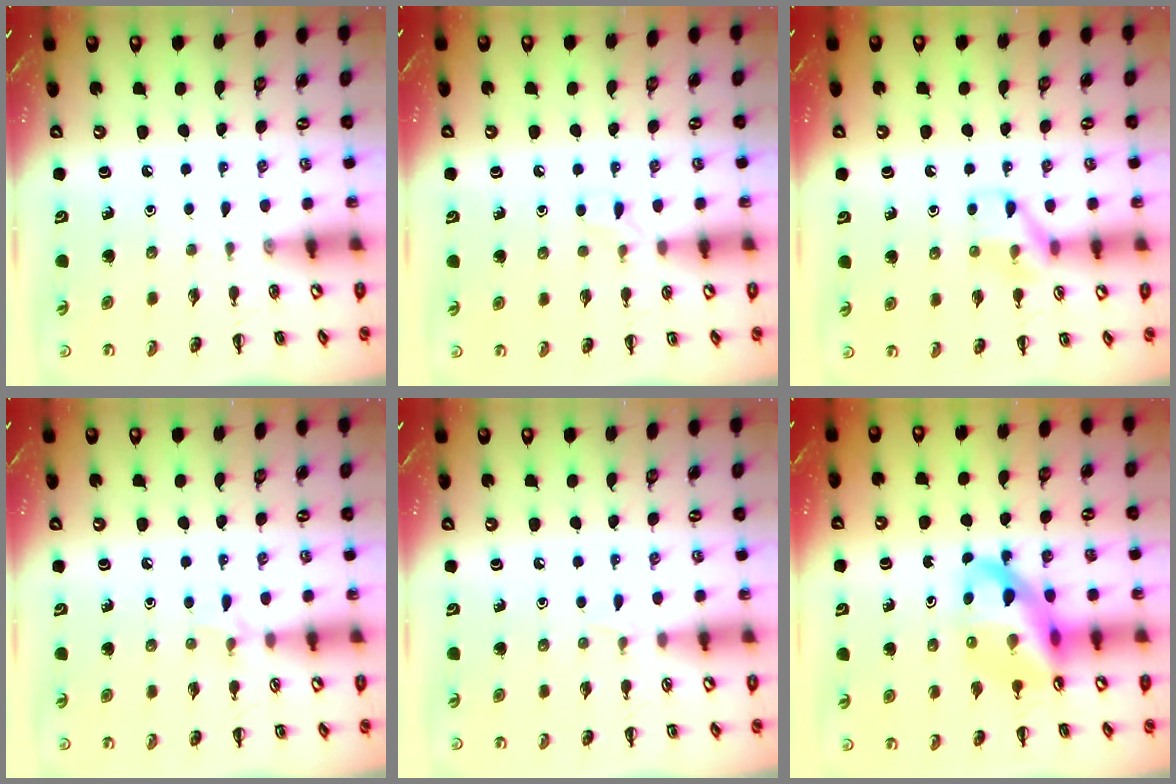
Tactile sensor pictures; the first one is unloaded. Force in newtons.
{"total": 4.6, "press": 4.4, "slide": 1.5}
{"total": 8.8, "press": 8.7, "slide": 1.0}
{"total": 5.2, "press": 4.9, "slide": 1.8}
{"total": 3.1, "press": 2.9, "slide": 1.2}
{"total": 12.5, "press": 11.9, "slide": 3.6}